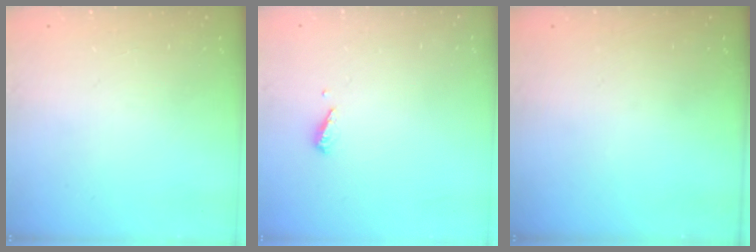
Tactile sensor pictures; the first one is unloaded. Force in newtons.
{"total": 3.7, "press": 3.7, "slide": 0.2}
{"total": 0.0}